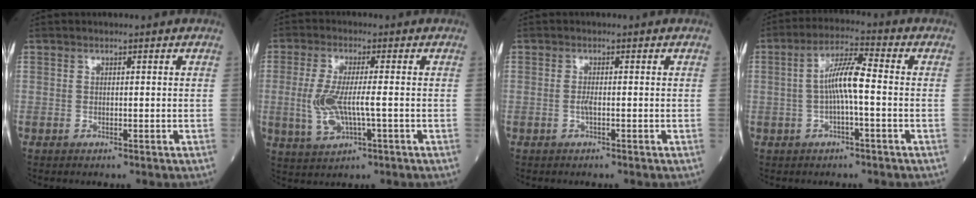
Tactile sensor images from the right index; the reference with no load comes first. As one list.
[{"total": 6.9, "force": [-0.8, 1.7, 6.6], "torque": [-0.148, -0.007, -0.015]}, {"total": 0.8, "force": [-0.3, 0.1, 0.7], "torque": [-0.019, 0.001, -0.007]}, {"total": 6.7, "force": [-0.4, 0.7, 6.6], "torque": [-0.127, 0.016, -0.011]}]